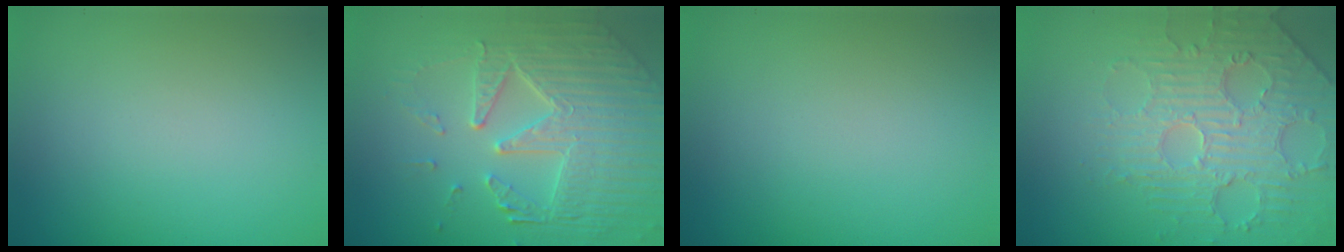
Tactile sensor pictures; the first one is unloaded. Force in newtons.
{"total": 7.1, "press": 5.3, "slide": 4.7}
{"total": 0.0}
{"total": 4.8, "press": 3.8, "slide": 3.0}